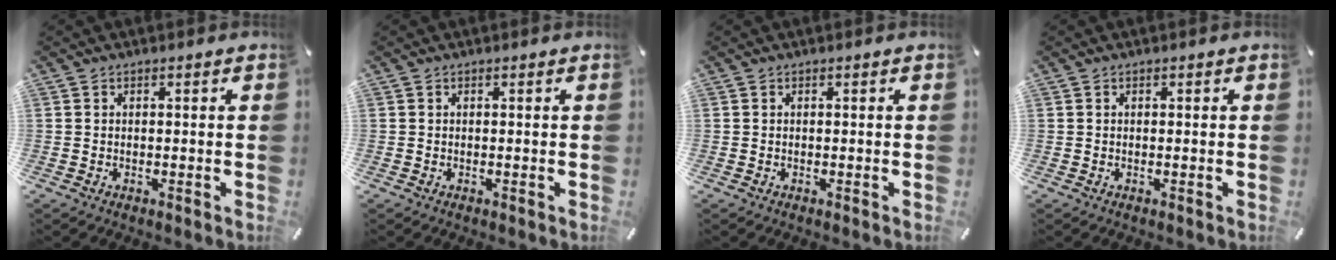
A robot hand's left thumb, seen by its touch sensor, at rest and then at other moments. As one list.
[{"total": 0.0}, {"total": 0.0}, {"total": 0.0}]